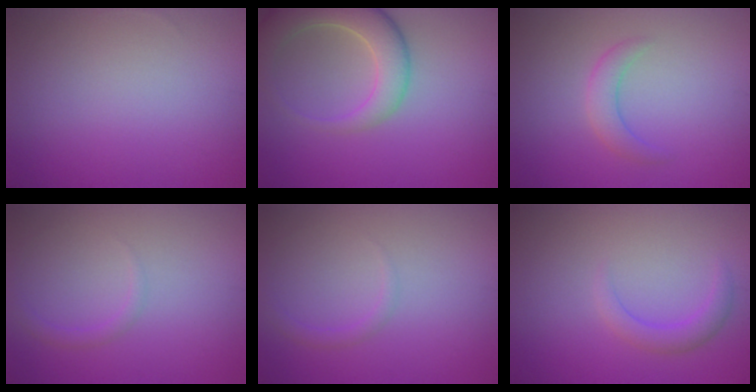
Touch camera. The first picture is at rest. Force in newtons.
{"total": 5.7, "press": 5.7, "slide": 0.8}
{"total": 2.0, "press": 2.0, "slide": 0.0}
{"total": 1.0, "press": 1.0, "slide": 0.1}
{"total": 1.0, "press": 1.0, "slide": 0.1}
{"total": 2.0, "press": 2.0, "slide": 0.1}